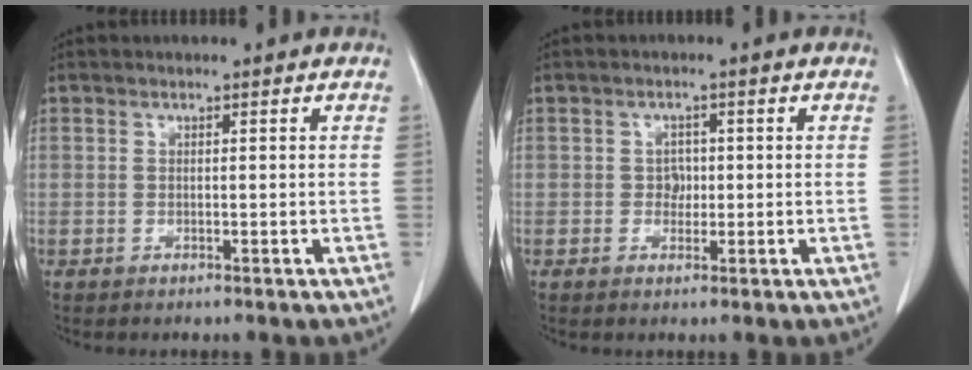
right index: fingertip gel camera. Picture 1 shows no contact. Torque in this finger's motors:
{"motor_torque": [0.06, -0.02, 0.00, 0.01]}